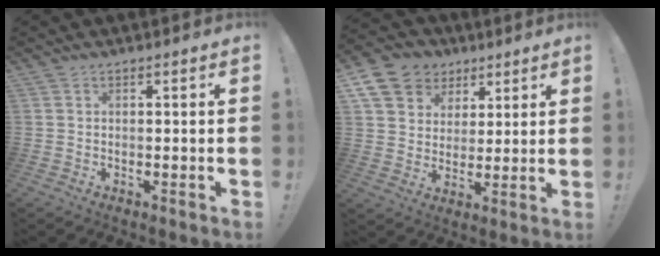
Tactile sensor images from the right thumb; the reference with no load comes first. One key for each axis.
{"total": 12.8, "fx": 6.4, "fy": 10.1, "fz": 4.6, "tx": -0.073, "ty": -0.035, "tz": 0.130}